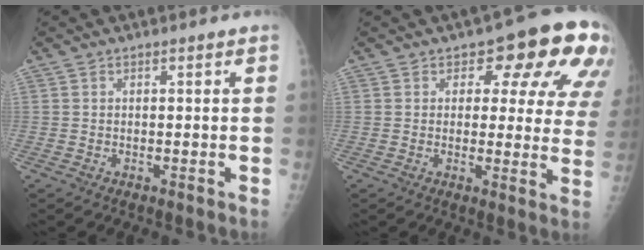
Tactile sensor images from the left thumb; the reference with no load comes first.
{"total": 14.3, "force": [6.6, 7.1, 10.5], "torque": [-0.071, -0.026, 0.065]}